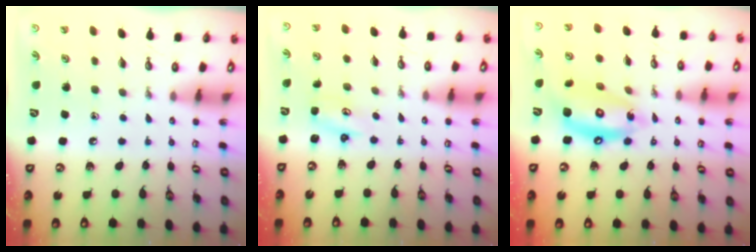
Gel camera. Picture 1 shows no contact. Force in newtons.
{"total": 1.8, "press": 1.8, "slide": 0.2}
{"total": 14.4, "press": 14.3, "slide": 1.7}